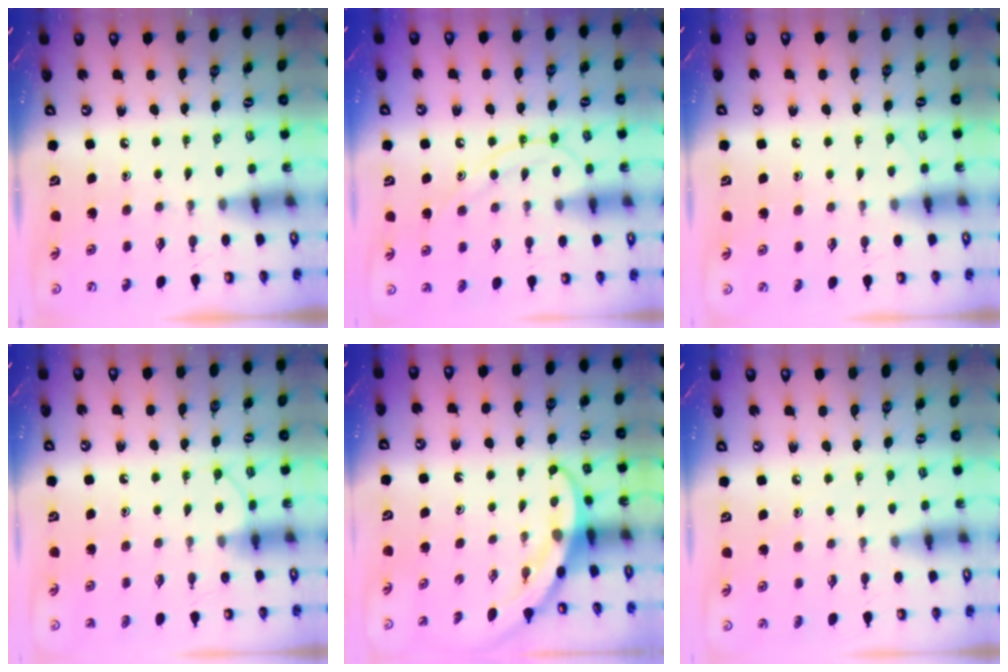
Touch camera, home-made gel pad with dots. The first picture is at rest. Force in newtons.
{"total": 12.0, "press": 11.9, "slide": 1.1}
{"total": 4.6, "press": 4.6, "slide": 0.5}
{"total": 7.6, "press": 7.5, "slide": 0.6}
{"total": 3.6, "press": 3.6, "slide": 0.4}
{"total": 4.8, "press": 4.7, "slide": 1.0}